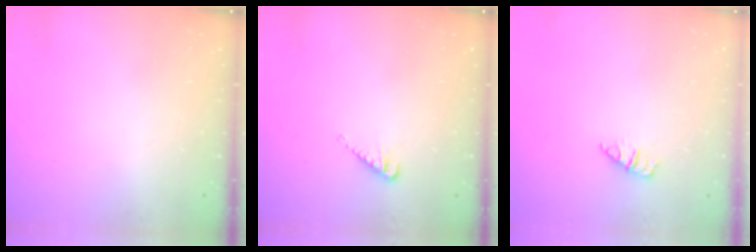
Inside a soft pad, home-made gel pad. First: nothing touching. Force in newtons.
{"total": 3.4, "press": 3.4, "slide": 0.6}
{"total": 0.8, "press": 0.8, "slide": 0.2}